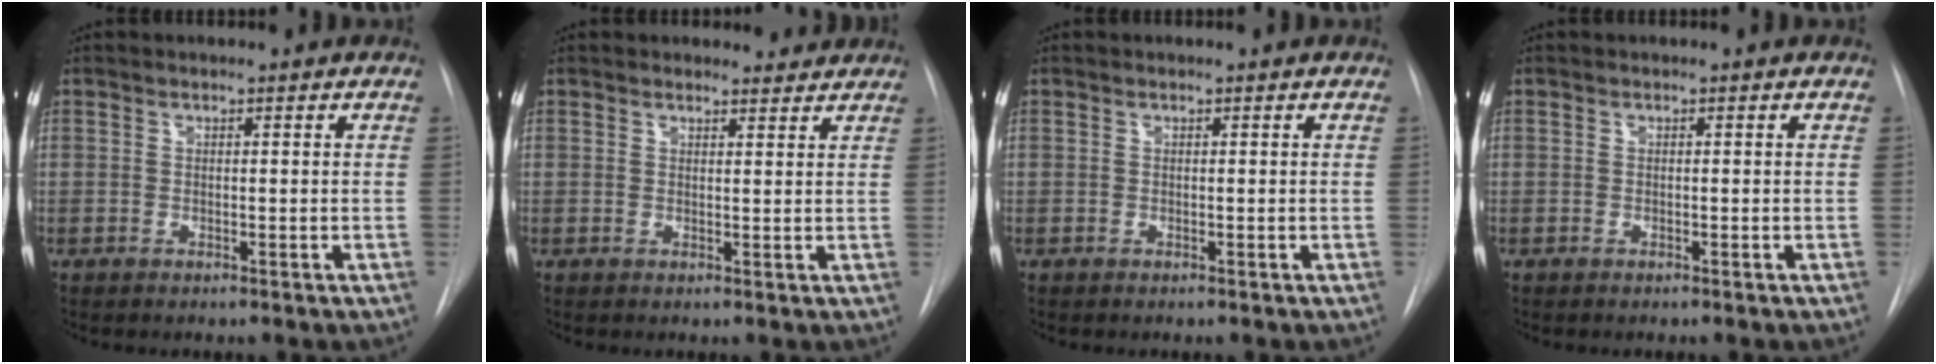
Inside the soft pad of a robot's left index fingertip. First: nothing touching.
{"total": 2.9, "force": [2.7, 0.9, -0.1], "torque": [-0.001, -0.003, 0.028]}
{"total": 0.0}
{"total": 0.0}